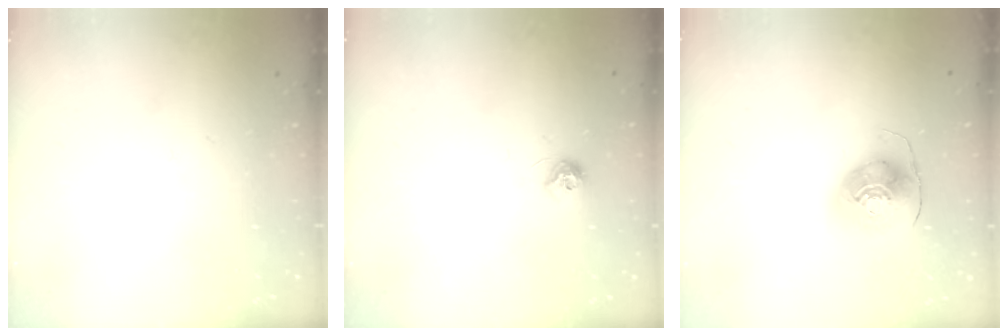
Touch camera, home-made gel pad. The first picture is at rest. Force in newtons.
{"total": 7.2, "press": 7.2, "slide": 0.5}
{"total": 10.2, "press": 10.1, "slide": 1.5}